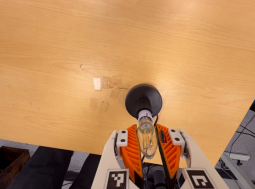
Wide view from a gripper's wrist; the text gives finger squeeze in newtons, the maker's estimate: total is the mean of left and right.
{"total": 12.0, "left": 12.0, "right": 11.9}